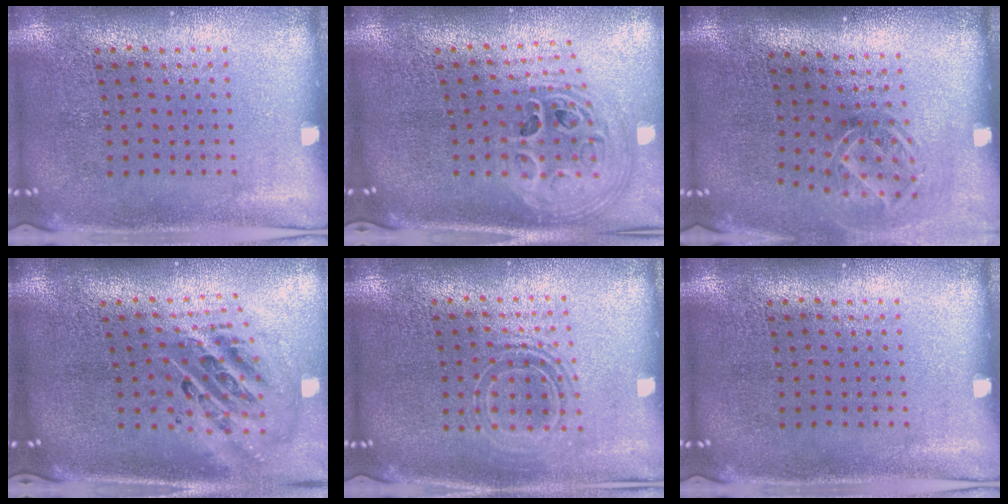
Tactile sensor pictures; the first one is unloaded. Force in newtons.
{"total": 2.7, "press": 2.0, "slide": 1.8}
{"total": 1.8, "press": 1.3, "slide": 1.2}
{"total": 2.7, "press": 1.8, "slide": 2.0}
{"total": 1.7, "press": 1.3, "slide": 1.0}
{"total": 0.0}